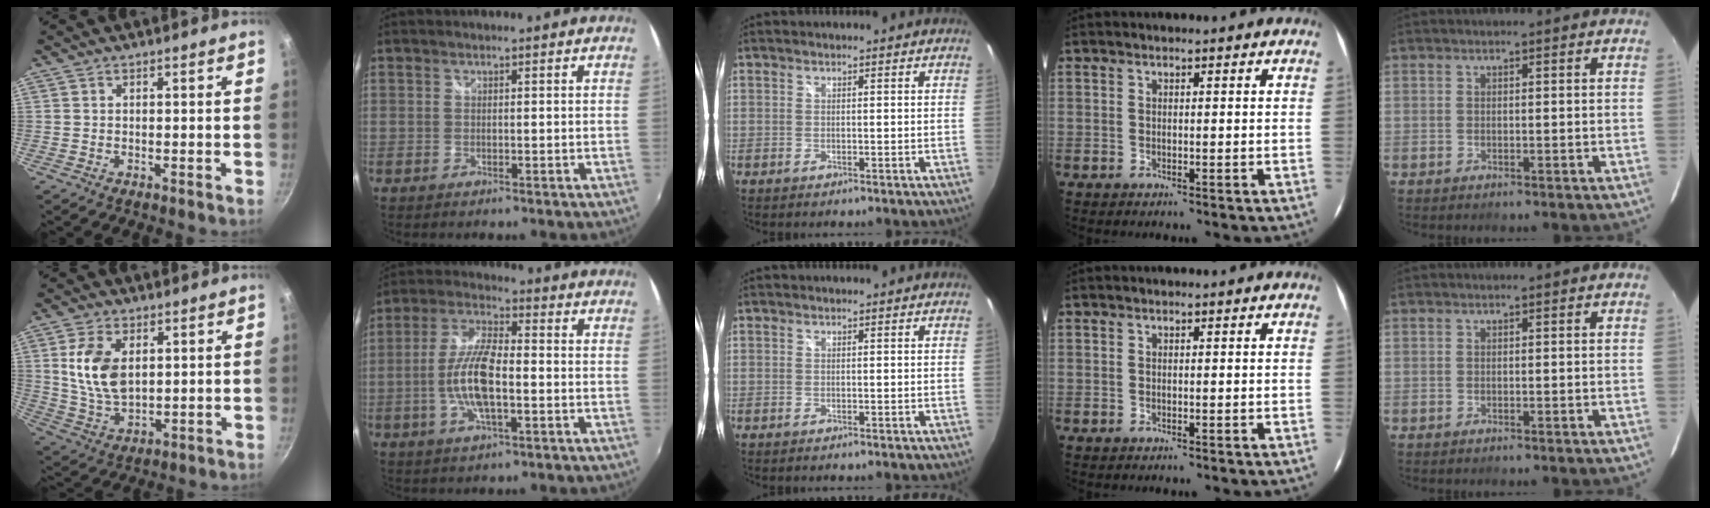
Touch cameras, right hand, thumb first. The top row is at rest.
{"thumb": {"total": 10.8, "force": [2.6, 6.5, 8.3], "torque": [-0.153, -0.019, 0.057]}, "index": {"total": 11.0, "force": [-2.5, 3.4, 10.2], "torque": [-0.210, 0.002, -0.050]}}